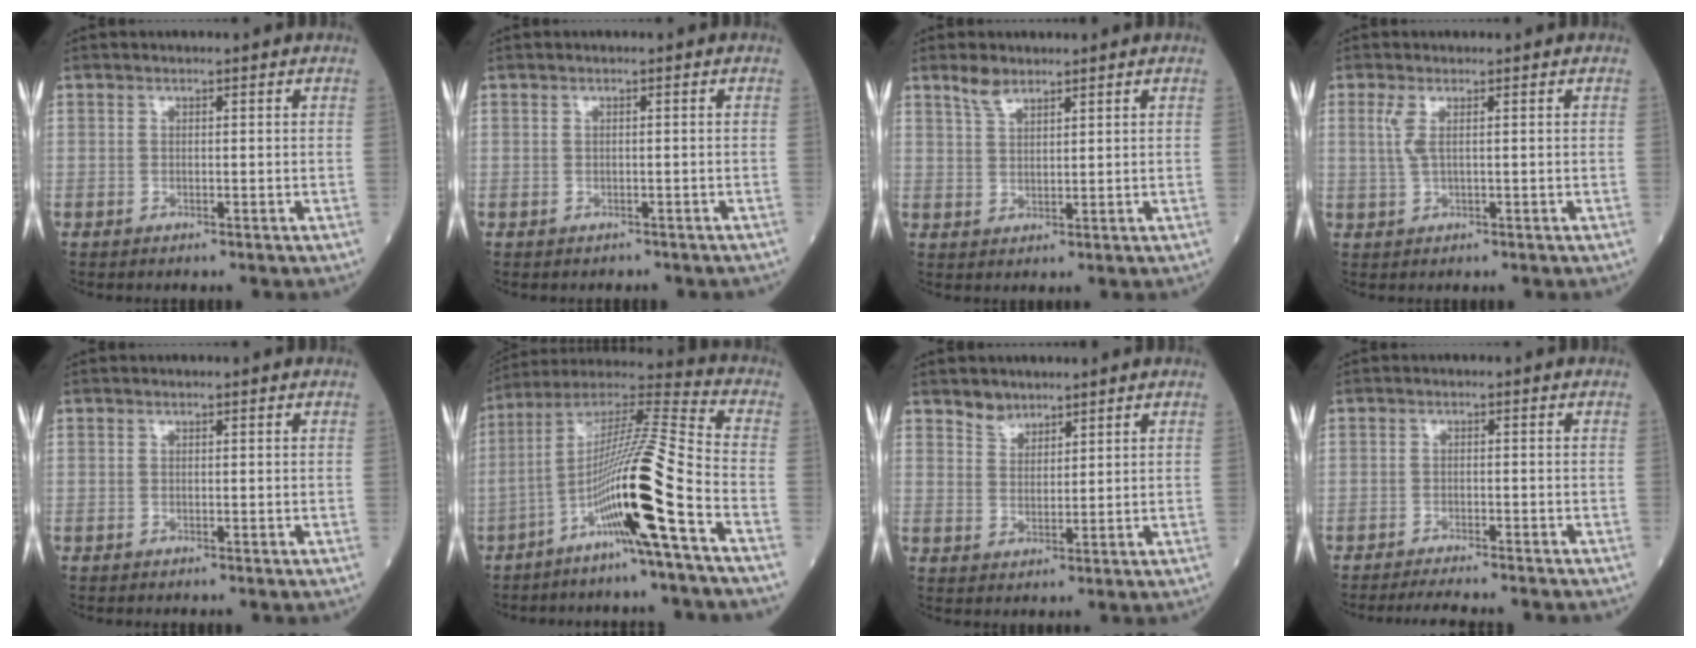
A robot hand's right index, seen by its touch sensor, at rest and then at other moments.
{"total": 1.4, "force": [-1.1, 0.7, 0.5], "torque": [-0.011, 0.001, -0.009]}
{"total": 3.1, "force": [2.5, 1.0, 1.5], "torque": [-0.034, 0.005, 0.052]}
{"total": 2.3, "force": [0.7, 0.3, 2.2], "torque": [-0.062, 0.005, 0.018]}
{"total": 0.0}
{"total": 15.9, "force": [-6.3, -1.2, 14.5], "torque": [-0.266, -0.002, -0.121]}
{"total": 3.1, "force": [2.6, 1.5, 0.4], "torque": [-0.003, 0.000, 0.048]}
{"total": 7.1, "force": [-6.6, 0.3, 2.7], "torque": [-0.033, -0.016, -0.097]}